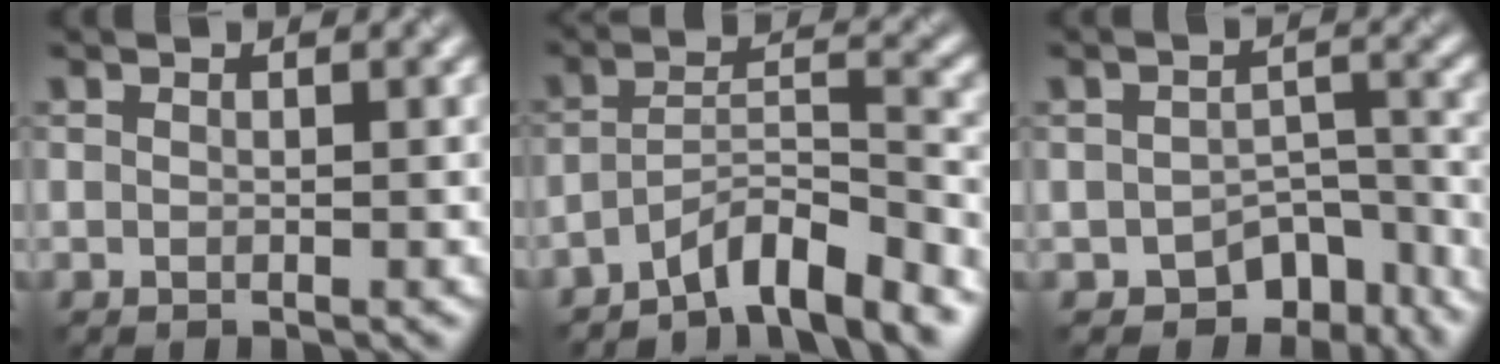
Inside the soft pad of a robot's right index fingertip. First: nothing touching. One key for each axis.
{"total": 5.9, "fx": -4.8, "fy": 1.0, "fz": 3.3, "tx": -0.048, "ty": 0.007, "tz": -0.085}
{"total": 6.0, "fx": -4.2, "fy": 3.4, "fz": 2.7, "tx": -0.020, "ty": -0.012, "tz": -0.057}